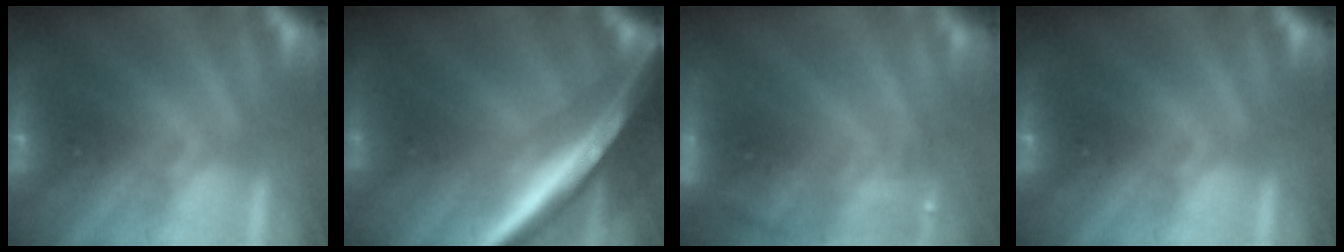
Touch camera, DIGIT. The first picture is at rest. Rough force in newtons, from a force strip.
{"total": 7.5}
{"total": 3.1}
{"total": 0.0}